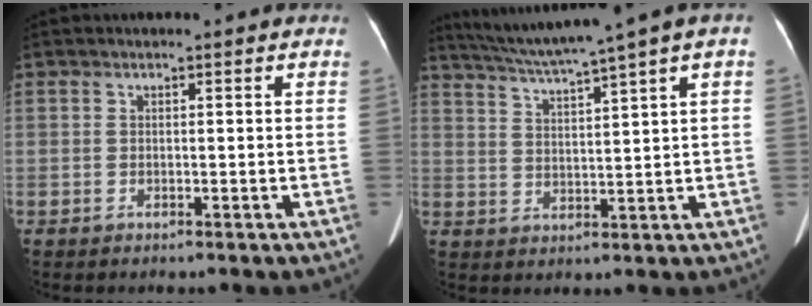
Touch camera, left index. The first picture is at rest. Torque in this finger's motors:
{"motor_torque": [-0.39, -0.50, -0.56, 0.08]}